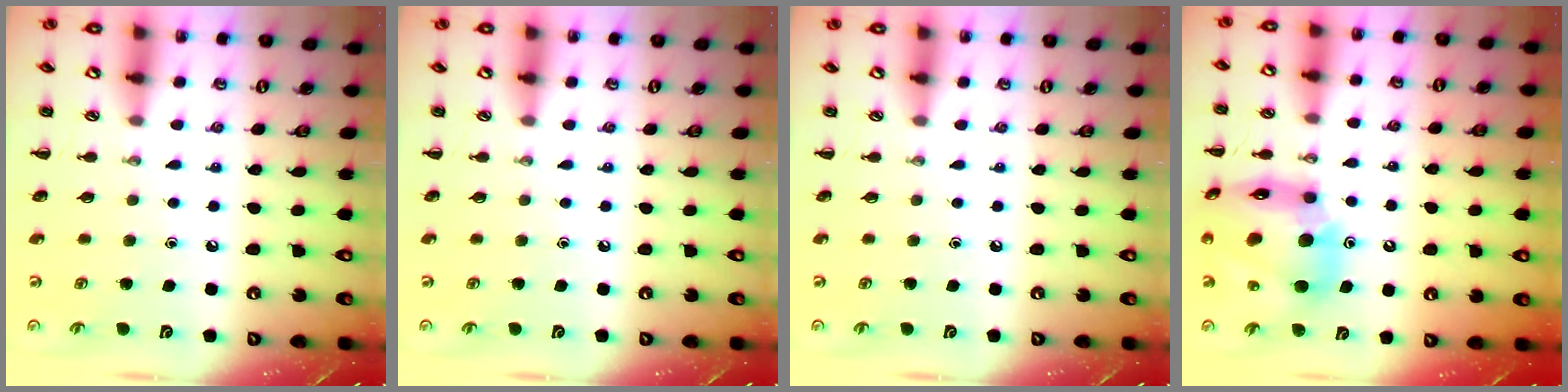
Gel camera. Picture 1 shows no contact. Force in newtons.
{"total": 0.0}
{"total": 0.0}
{"total": 17.4, "press": 16.7, "slide": 5.1}